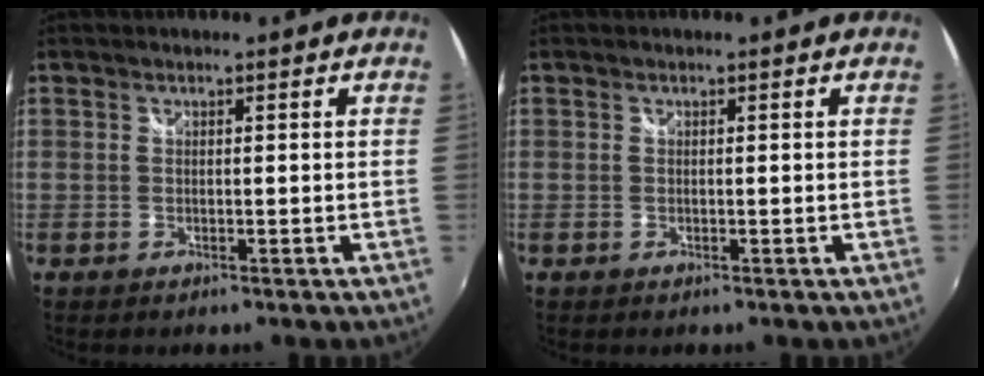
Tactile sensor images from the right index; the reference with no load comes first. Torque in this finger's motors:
{"motor_torque": [0.00, 0.00, 0.00, 0.00]}